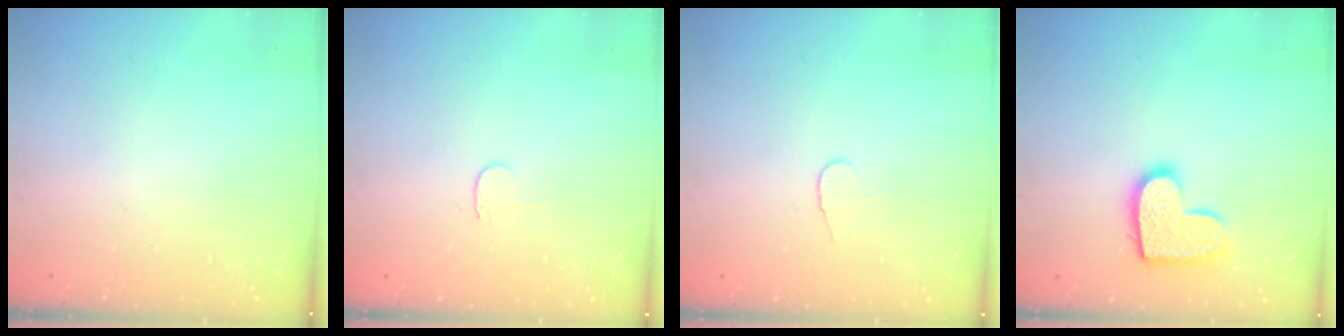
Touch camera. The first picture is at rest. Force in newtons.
{"total": 3.7, "press": 3.7, "slide": 0.4}
{"total": 3.6, "press": 3.6, "slide": 0.3}
{"total": 12.7, "press": 12.7, "slide": 0.7}